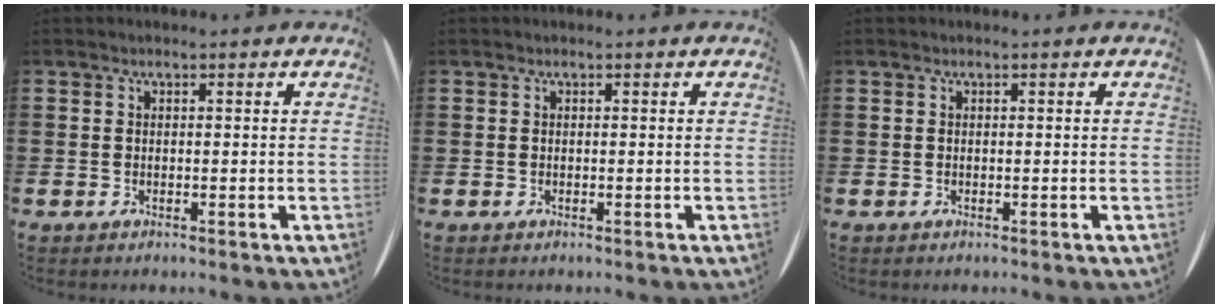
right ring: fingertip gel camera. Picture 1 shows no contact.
{"total": 0.0}
{"total": 0.0}